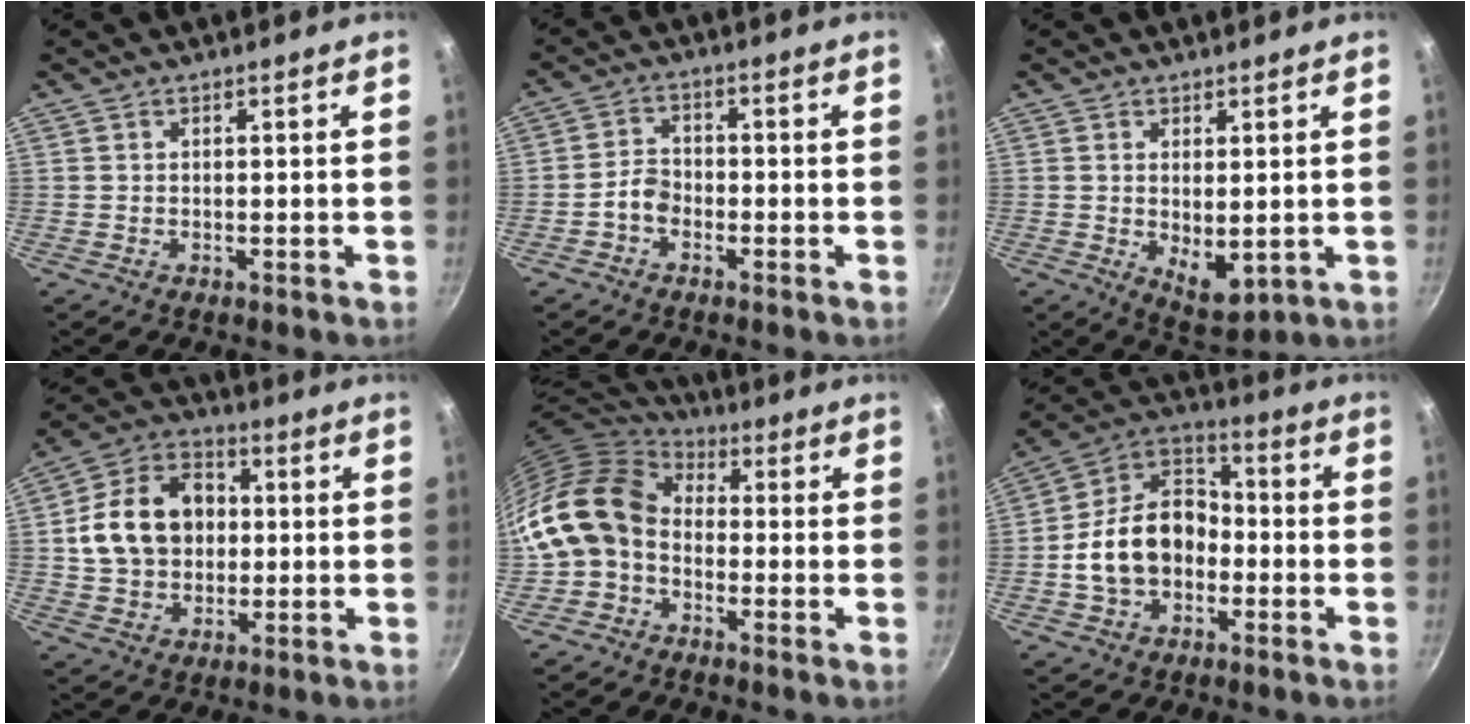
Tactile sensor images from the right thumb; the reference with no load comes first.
{"total": 3.6, "force": [-1.8, 2.5, 1.8], "torque": [-0.025, 0.026, -0.038]}
{"total": 6.7, "force": [0.1, 3.5, 5.8], "torque": [-0.080, -0.020, 0.016]}
{"total": 15.4, "force": [1.2, 12.1, 9.6], "torque": [-0.140, 0.025, 0.015]}
{"total": 14.2, "force": [-1.7, 11.2, 8.6], "torque": [-0.141, 0.039, -0.052]}
{"total": 15.5, "force": [-3.0, 11.5, 9.9], "torque": [-0.144, 0.050, -0.069]}